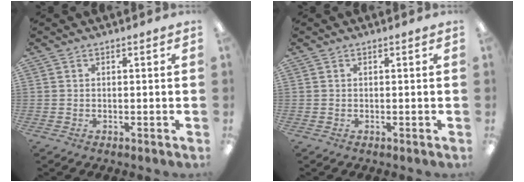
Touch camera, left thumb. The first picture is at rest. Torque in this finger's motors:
{"motor_torque": [0.00, 0.00, 0.05, 0.00, 0.00]}